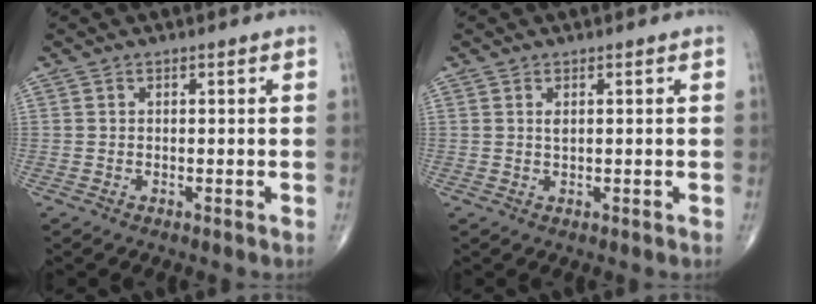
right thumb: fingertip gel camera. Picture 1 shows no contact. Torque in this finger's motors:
{"motor_torque": [0.58, 0.37, 0.26, -0.49, 0.01]}